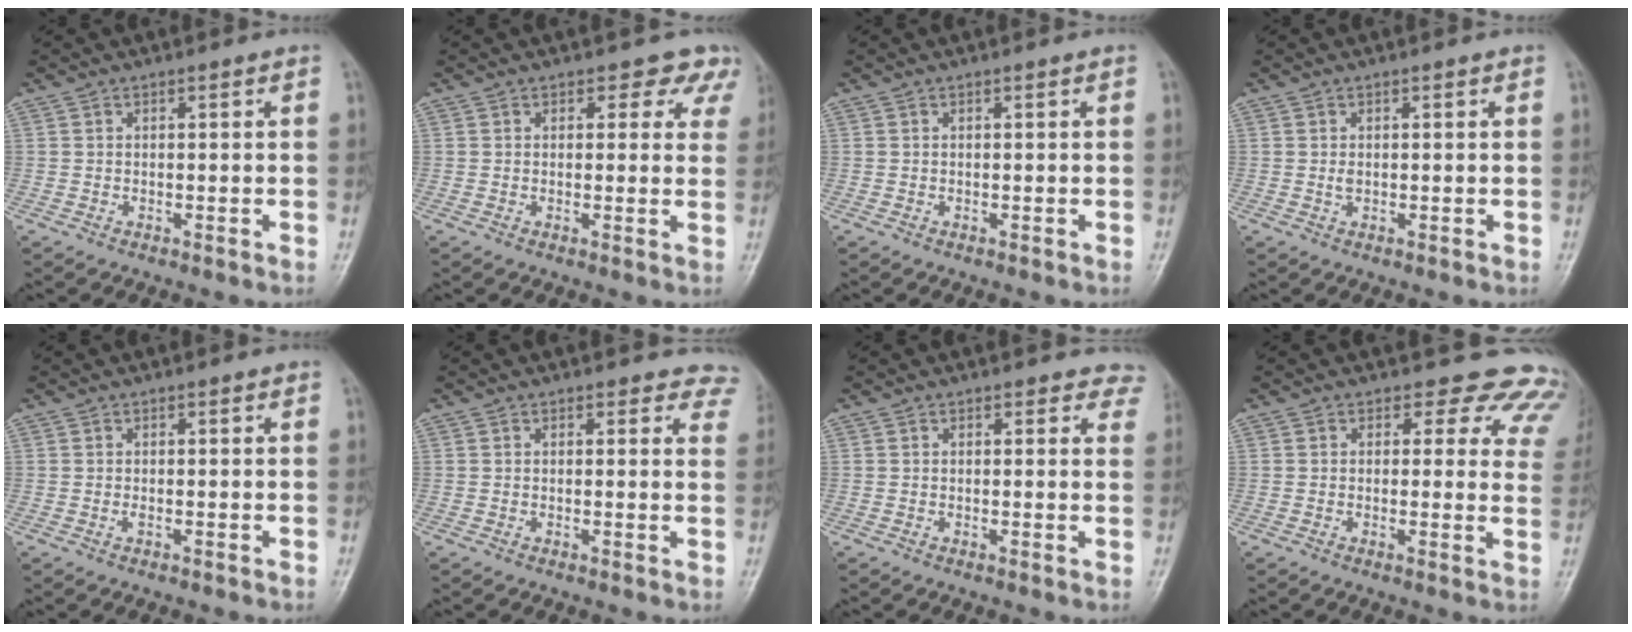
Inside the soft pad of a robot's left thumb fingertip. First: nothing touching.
{"total": 5.4, "force": [4.1, 3.3, 1.1], "torque": [0.032, -0.017, 0.026]}
{"total": 0.0}
{"total": 1.0, "force": [0.1, 0.7, 0.7], "torque": [-0.009, 0.000, 0.002]}
{"total": 0.6, "force": [-0.1, 0.2, 0.5], "torque": [-0.010, -0.002, -0.003]}
{"total": 5.7, "force": [5.1, 2.7, 0.2], "torque": [0.052, -0.018, 0.023]}
{"total": 4.5, "force": [3.9, 2.2, 0.2], "torque": [0.043, -0.014, 0.016]}
{"total": 11.6, "force": [10.0, 5.6, 1.7], "torque": [0.042, -0.052, 0.074]}